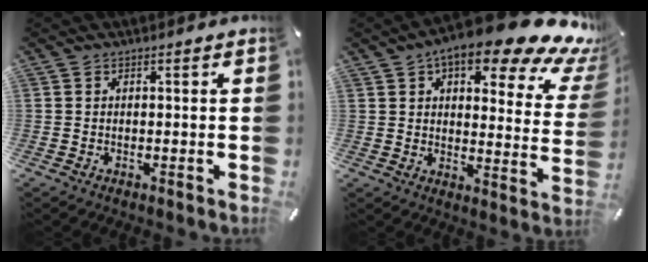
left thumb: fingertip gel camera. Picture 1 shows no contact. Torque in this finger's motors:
{"motor_torque": [2.53, 2.47, 1.77, -1.00, 0.26]}